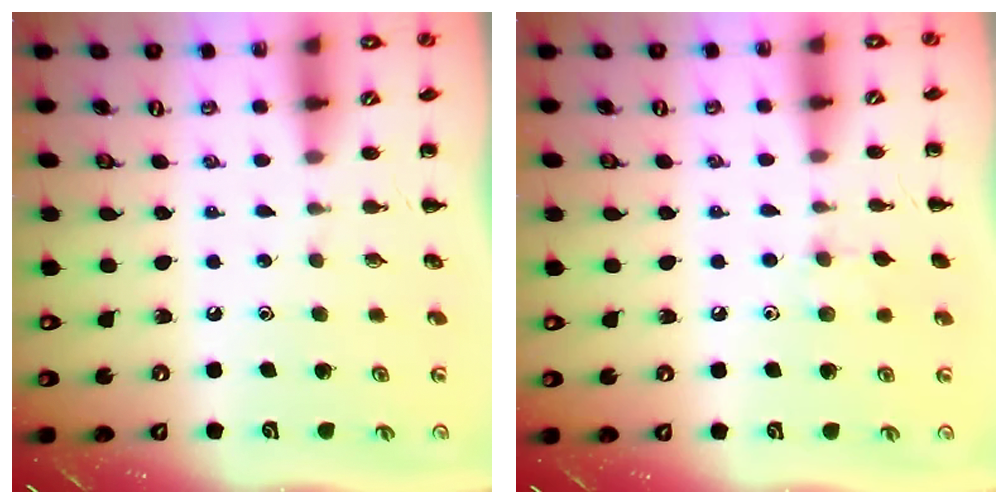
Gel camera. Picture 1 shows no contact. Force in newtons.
{"total": 4.9, "press": 4.5, "slide": 1.9}